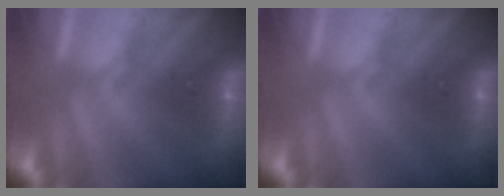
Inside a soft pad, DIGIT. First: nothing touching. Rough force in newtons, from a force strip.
{"total": 0.0}